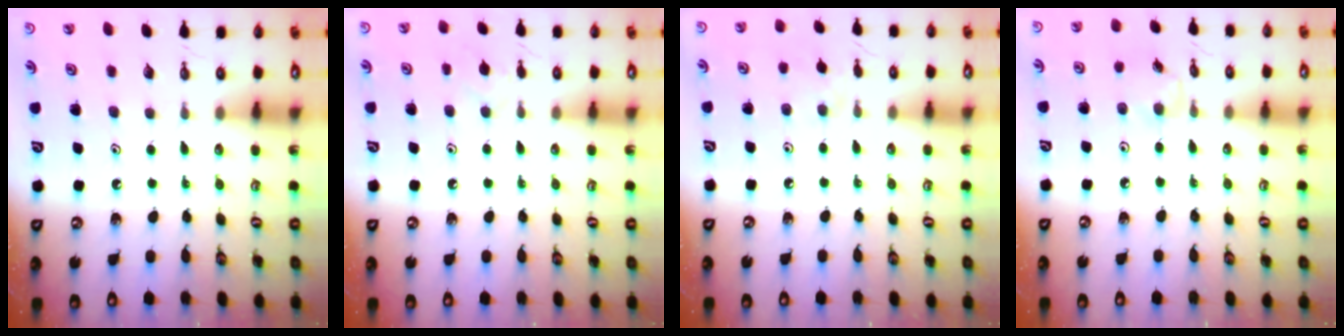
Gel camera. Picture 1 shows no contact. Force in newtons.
{"total": 4.1, "press": 4.1, "slide": 0.7}
{"total": 2.0, "press": 1.9, "slide": 0.5}
{"total": 2.3, "press": 2.3, "slide": 0.3}